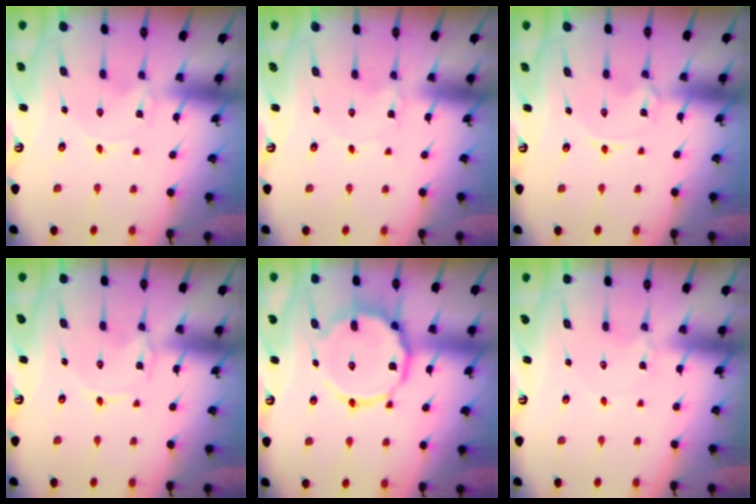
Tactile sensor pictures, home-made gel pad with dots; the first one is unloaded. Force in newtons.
{"total": 0.6, "press": 0.6, "slide": 0.1}
{"total": 1.5, "press": 1.5, "slide": 0.0}
{"total": 0.7, "press": 0.7, "slide": 0.1}
{"total": 14.1, "press": 14.1, "slide": 1.3}
{"total": 2.2, "press": 2.1, "slide": 0.3}